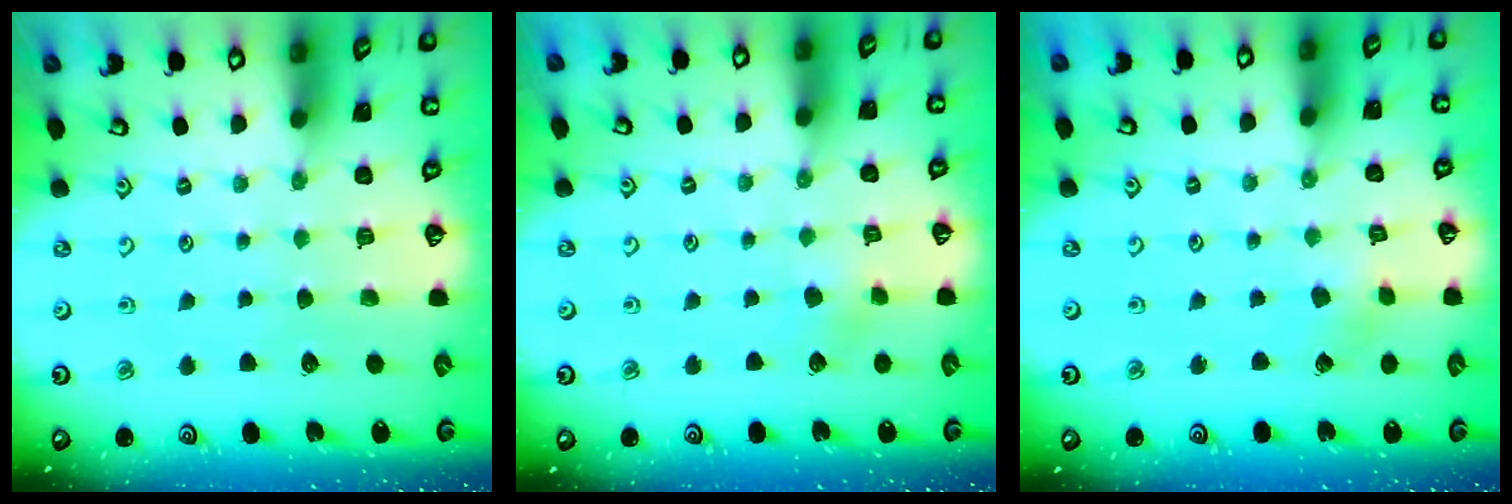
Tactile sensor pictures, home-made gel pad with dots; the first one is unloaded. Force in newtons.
{"total": 3.8, "press": 3.7, "slide": 0.9}
{"total": 2.4, "press": 2.4, "slide": 0.3}